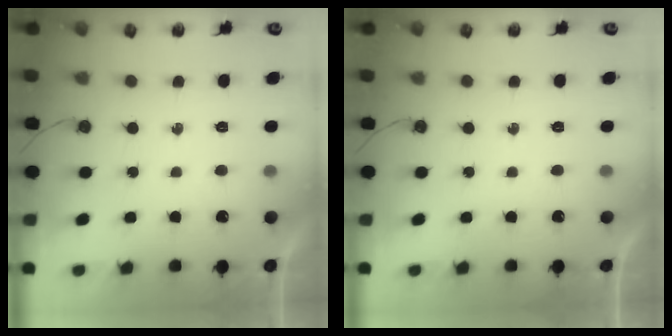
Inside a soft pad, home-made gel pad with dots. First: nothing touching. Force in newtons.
{"total": 0.0}